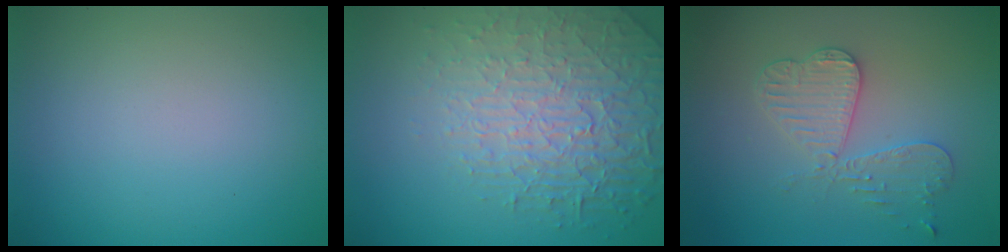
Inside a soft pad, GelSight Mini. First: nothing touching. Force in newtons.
{"total": 5.3, "press": 4.7, "slide": 2.5}
{"total": 3.4, "press": 3.4, "slide": 0.6}